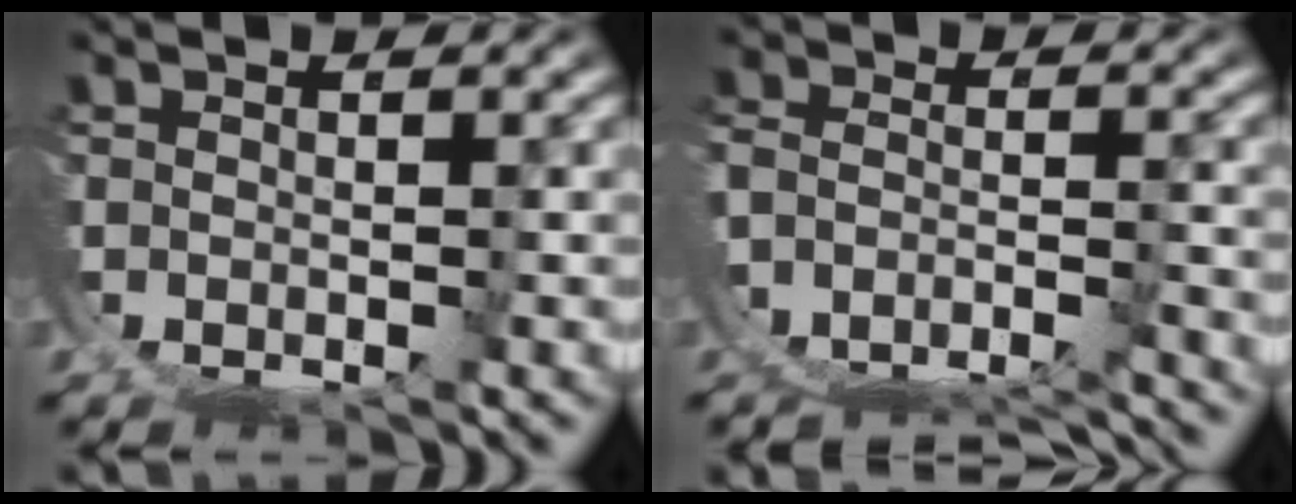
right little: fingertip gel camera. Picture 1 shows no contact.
{"total": 9.7, "force": [-7.9, 4.4, 3.4], "torque": [-0.066, -0.038, -0.112]}